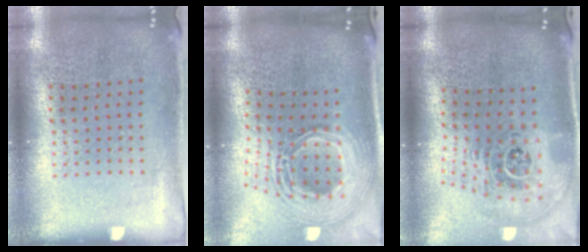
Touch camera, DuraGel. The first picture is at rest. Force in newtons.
{"total": 2.9, "press": 2.0, "slide": 2.1}
{"total": 2.1, "press": 1.6, "slide": 1.4}